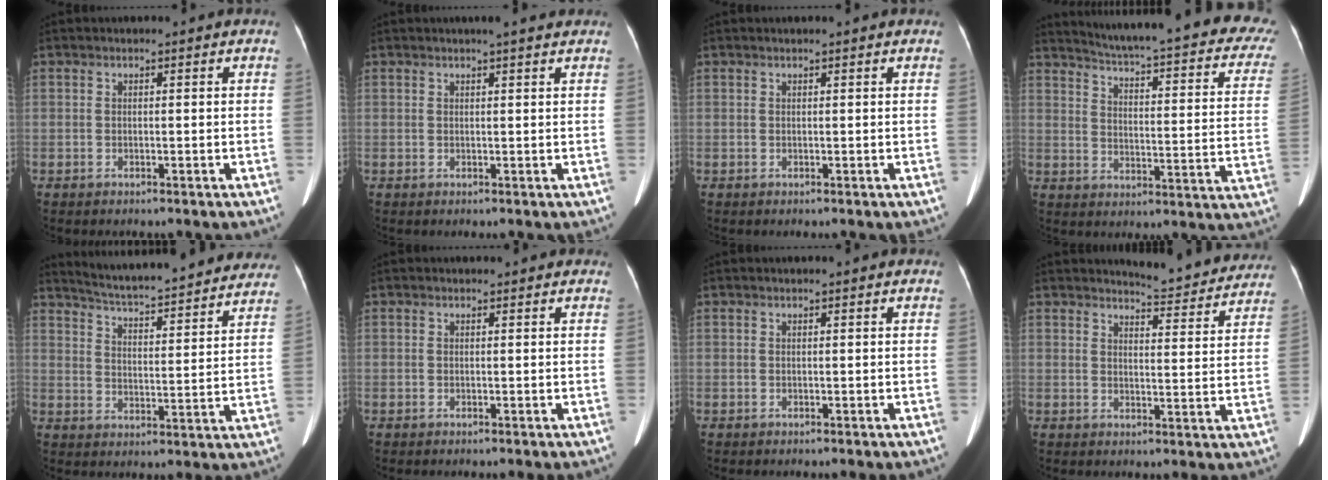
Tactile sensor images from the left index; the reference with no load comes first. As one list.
[{"total": 3.8, "force": [3.2, 0.1, 2.0], "torque": [-0.027, 0.013, 0.037]}, {"total": 1.2, "force": [1.0, 0.1, 0.5], "torque": [-0.009, 0.020, 0.014]}, {"total": 26.7, "force": [22.2, 4.3, 14.2], "torque": [-0.195, -0.052, 0.254]}, {"total": 26.5, "force": [24.4, 3.6, 9.7], "torque": [-0.151, -0.037, 0.310]}, {"total": 1.8, "force": [1.6, 0.7, 0.5], "torque": [-0.010, 0.010, 0.012]}, {"total": 0.6, "force": [0.6, 0.0, 0.2], "torque": [-0.003, 0.015, 0.009]}, {"total": 11.2, "force": [10.9, 1.4, 2.3], "torque": [-0.020, -0.027, 0.117]}]